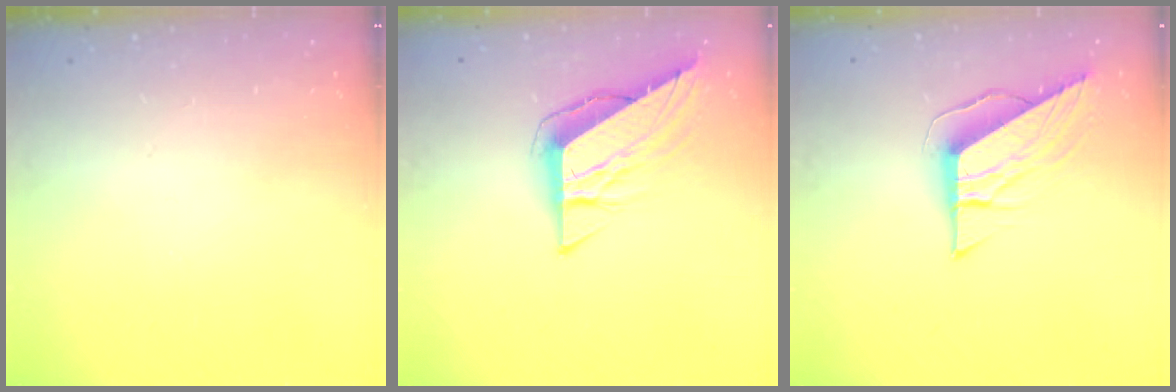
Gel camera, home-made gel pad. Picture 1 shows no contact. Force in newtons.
{"total": 9.3, "press": 9.3, "slide": 0.5}
{"total": 9.8, "press": 9.8, "slide": 0.5}